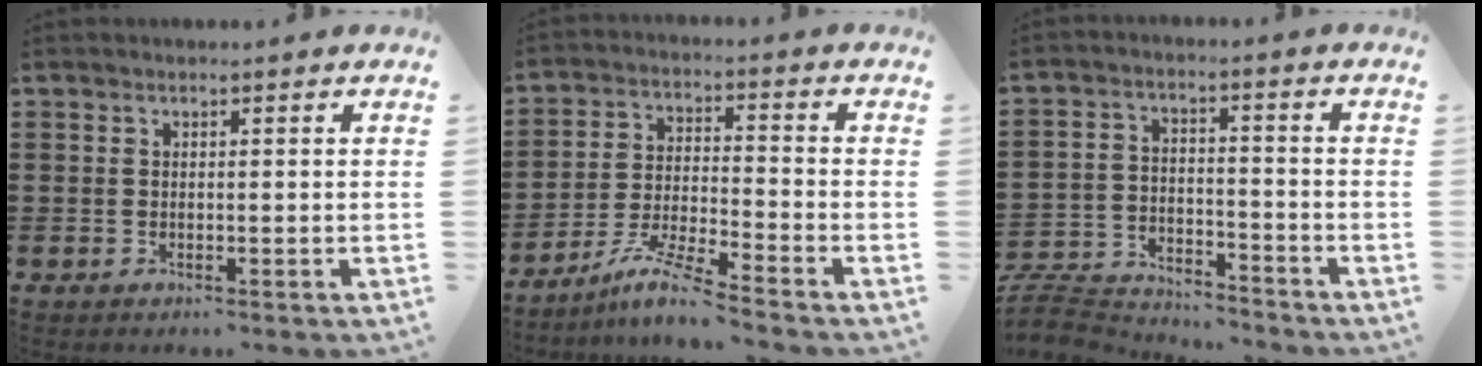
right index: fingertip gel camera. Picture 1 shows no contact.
{"total": 7.4, "force": [-6.2, -0.1, 4.1], "torque": [-0.094, -0.014, -0.122]}
{"total": 7.2, "force": [-7.1, 1.2, 1.1], "torque": [-0.036, 0.011, -0.144]}